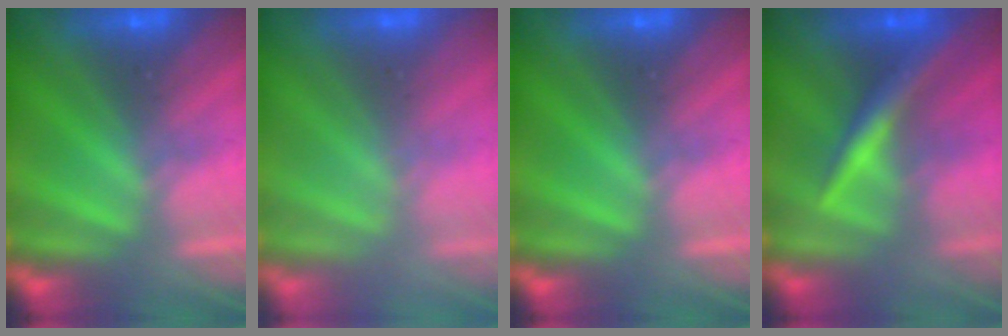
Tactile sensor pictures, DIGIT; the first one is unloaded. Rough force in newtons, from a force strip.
{"total": 3.1}
{"total": 0.0}
{"total": 2.4}